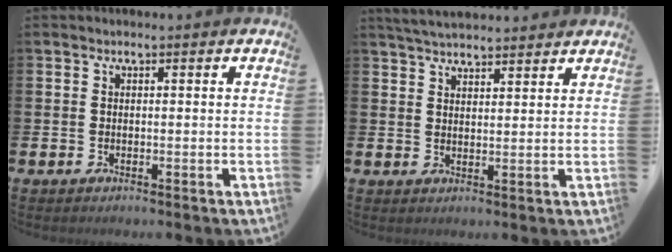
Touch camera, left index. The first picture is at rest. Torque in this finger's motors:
{"motor_torque": [0.50, -0.81, 0.05, 0.13]}